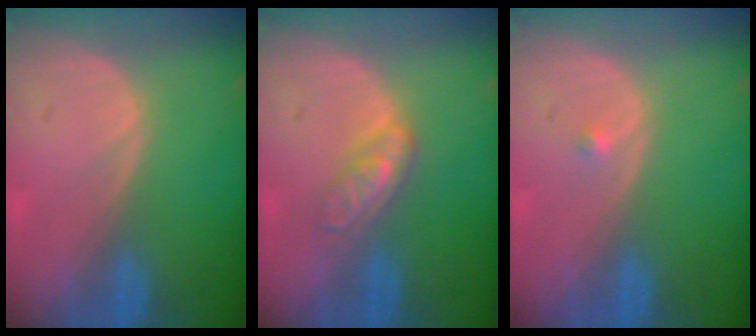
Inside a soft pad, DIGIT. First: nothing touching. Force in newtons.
{"total": 4.5, "press": 3.9, "slide": 2.2}
{"total": 0.7, "press": 0.5, "slide": 0.4}